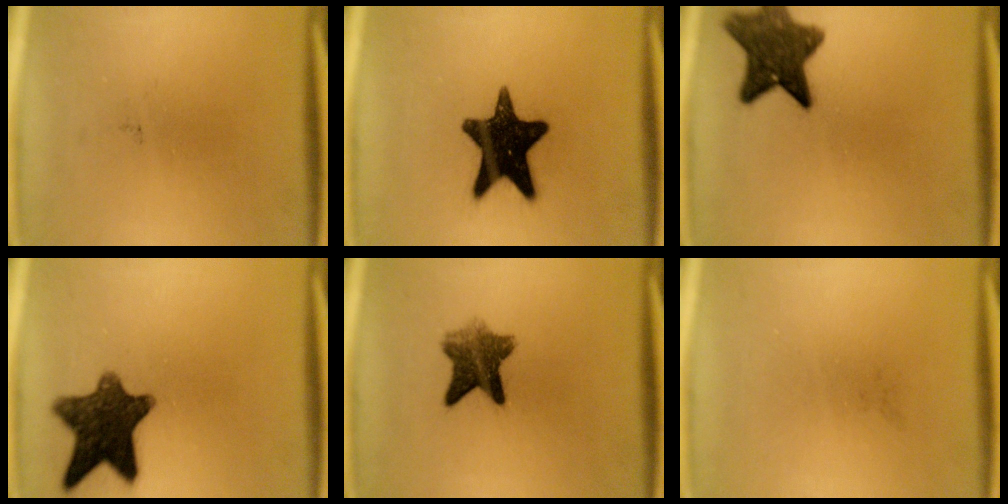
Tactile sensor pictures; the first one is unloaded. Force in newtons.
{"total": 16.5}
{"total": 9.9}
{"total": 12.1}
{"total": 6.8}
{"total": 0.0}